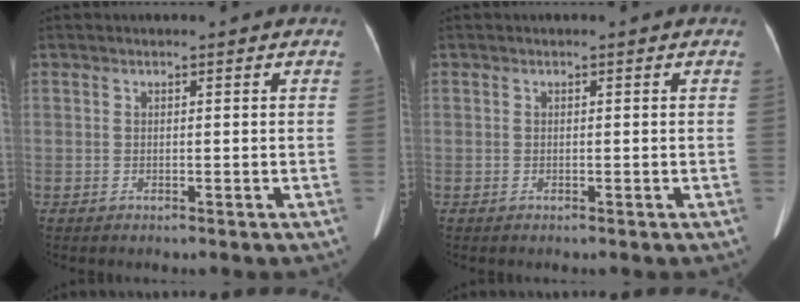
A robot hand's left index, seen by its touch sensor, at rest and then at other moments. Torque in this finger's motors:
{"motor_torque": [0.00, 0.00, 0.00, 0.00]}